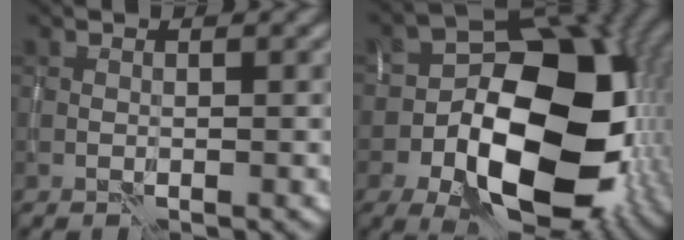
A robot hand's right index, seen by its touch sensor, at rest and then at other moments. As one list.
[{"total": 16.9, "force": [-4.1, 10.3, 12.7], "torque": [-0.173, -0.014, -0.066]}]